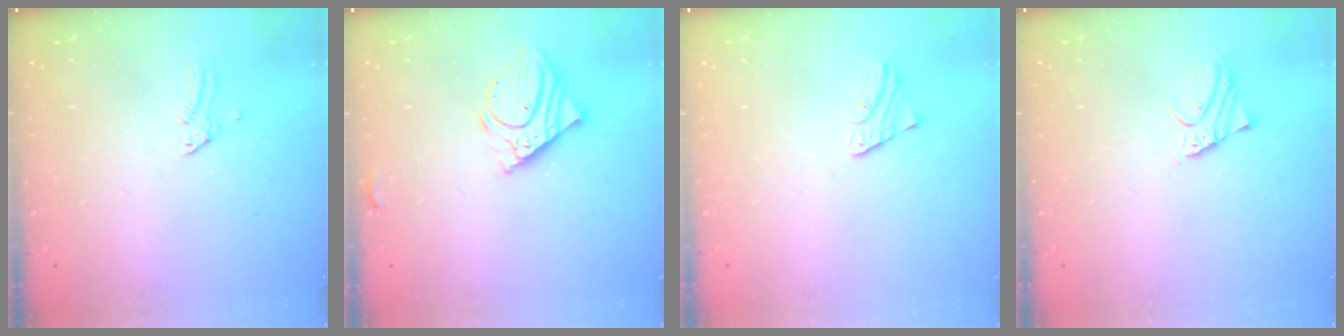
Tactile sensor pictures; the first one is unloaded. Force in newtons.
{"total": 10.3, "press": 10.2, "slide": 1.6}
{"total": 1.2, "press": 1.2, "slide": 0.1}
{"total": 2.1, "press": 2.1, "slide": 0.1}